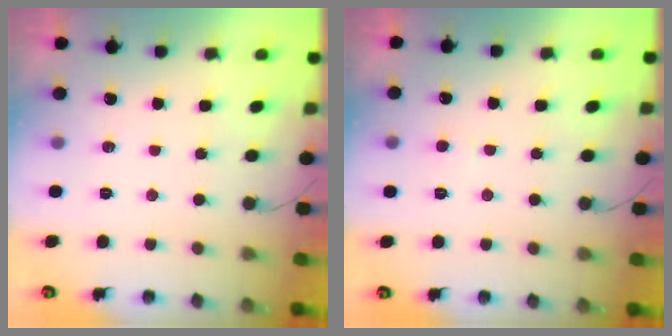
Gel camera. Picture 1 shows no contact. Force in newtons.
{"total": 2.5, "press": 2.4, "slide": 0.3}